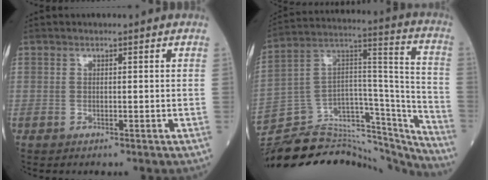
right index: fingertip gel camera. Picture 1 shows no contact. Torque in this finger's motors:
{"motor_torque": [0.25, -0.37, 0.18, 0.07]}